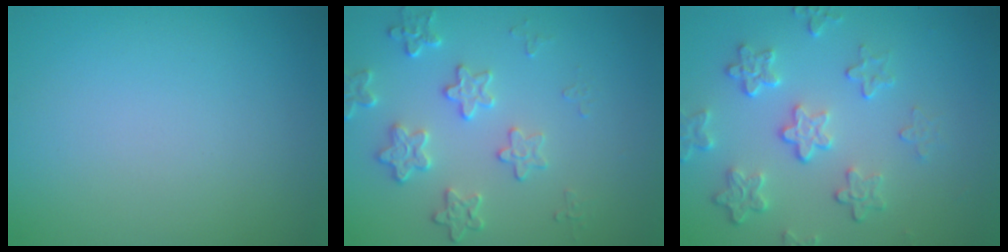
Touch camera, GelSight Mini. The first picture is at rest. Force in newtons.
{"total": 2.9, "press": 2.3, "slide": 1.8}
{"total": 4.5, "press": 3.3, "slide": 3.0}